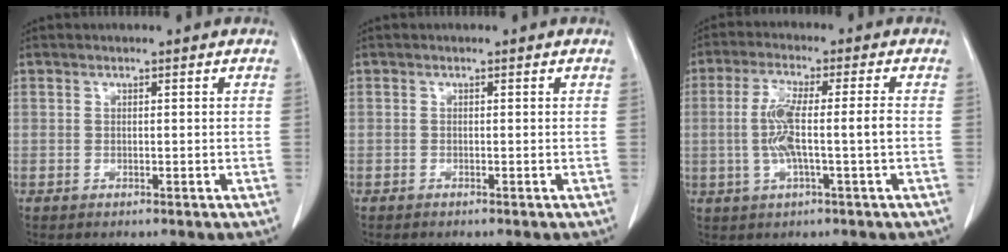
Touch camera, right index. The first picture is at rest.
{"total": 0.0}
{"total": 7.4, "force": [-0.7, 0.5, 7.4], "torque": [-0.149, 0.010, -0.011]}